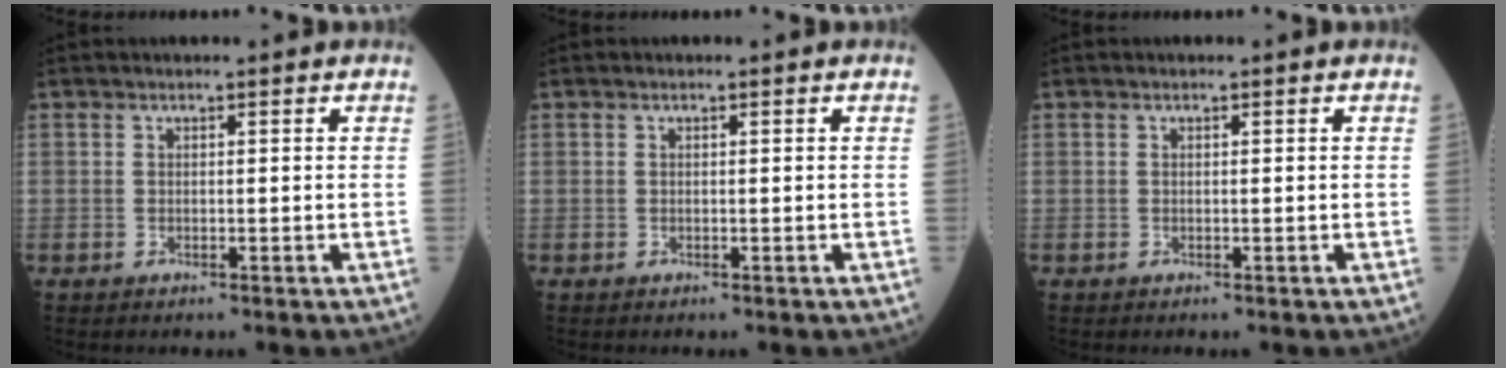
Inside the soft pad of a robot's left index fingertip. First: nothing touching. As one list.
[{"total": 0.0}, {"total": 0.0}]